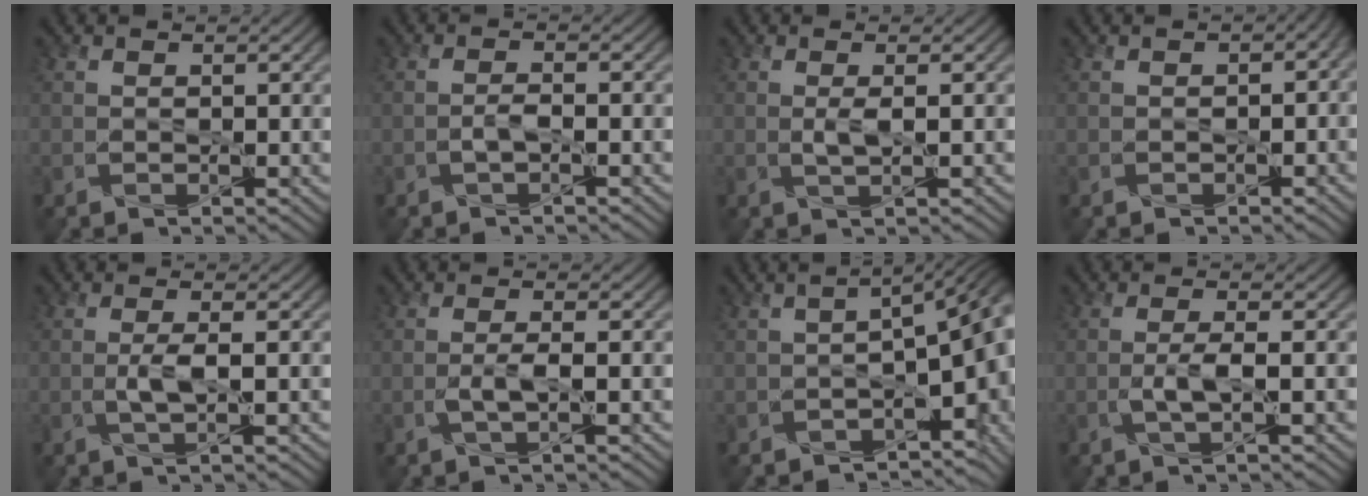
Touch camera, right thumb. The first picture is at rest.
{"total": 1.7, "force": [-0.8, 0.5, 1.4], "torque": [-0.029, 0.003, -0.018]}
{"total": 1.6, "force": [0.2, 0.2, 1.6], "torque": [-0.034, 0.003, 0.003]}
{"total": 2.0, "force": [-0.4, 1.4, 1.4], "torque": [-0.017, -0.010, -0.002]}
{"total": 2.4, "force": [-0.3, 0.4, 2.4], "torque": [-0.049, 0.004, -0.009]}
{"total": 2.2, "force": [-0.6, 0.3, 2.1], "torque": [-0.045, 0.006, -0.015]}
{"total": 9.3, "force": [-2.2, 4.0, 8.1], "torque": [-0.103, -0.023, -0.020]}
{"total": 2.6, "force": [-0.6, 0.4, 2.5], "torque": [-0.054, 0.007, -0.018]}